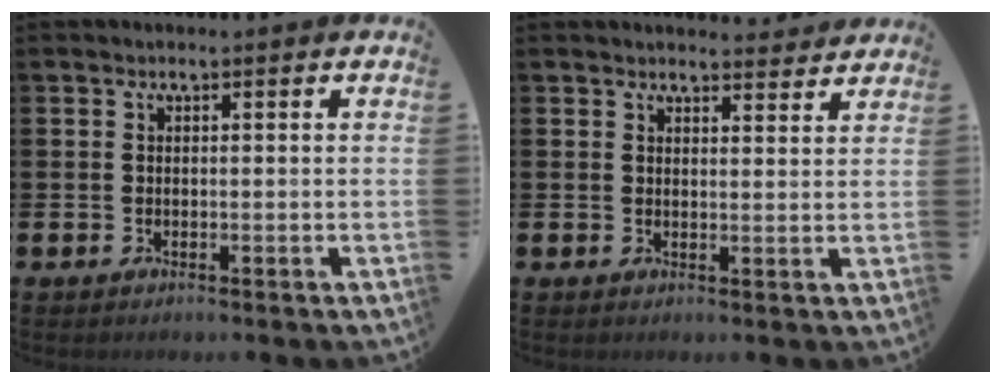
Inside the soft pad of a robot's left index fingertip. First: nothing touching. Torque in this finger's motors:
{"motor_torque": [0.48, -1.66, 0.40, 0.08]}